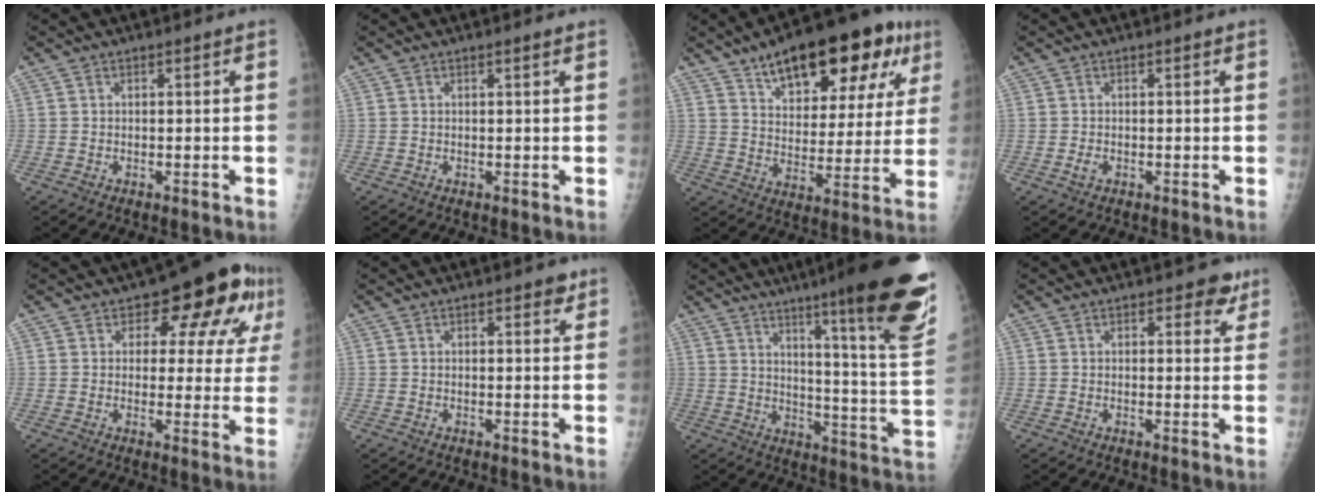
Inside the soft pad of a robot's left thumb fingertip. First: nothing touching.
{"total": 0.7, "force": [0.5, -0.1, 0.5], "torque": [-0.011, 0.000, 0.009]}
{"total": 23.1, "force": [12.8, 10.1, 16.4], "torque": [-0.197, -0.017, 0.190]}
{"total": 1.0, "force": [-0.3, 0.7, 0.7], "torque": [-0.014, -0.002, -0.005]}
{"total": 12.6, "force": [6.1, 6.9, 8.6], "torque": [-0.056, -0.017, 0.069]}
{"total": 2.0, "force": [1.3, 0.9, 1.2], "torque": [-0.005, -0.005, 0.013]}
{"total": 26.0, "force": [16.9, 1.7, 19.6], "torque": [-0.242, -0.098, 0.234]}
{"total": 4.0, "force": [2.6, 2.2, 2.2], "torque": [0.005, -0.010, 0.027]}